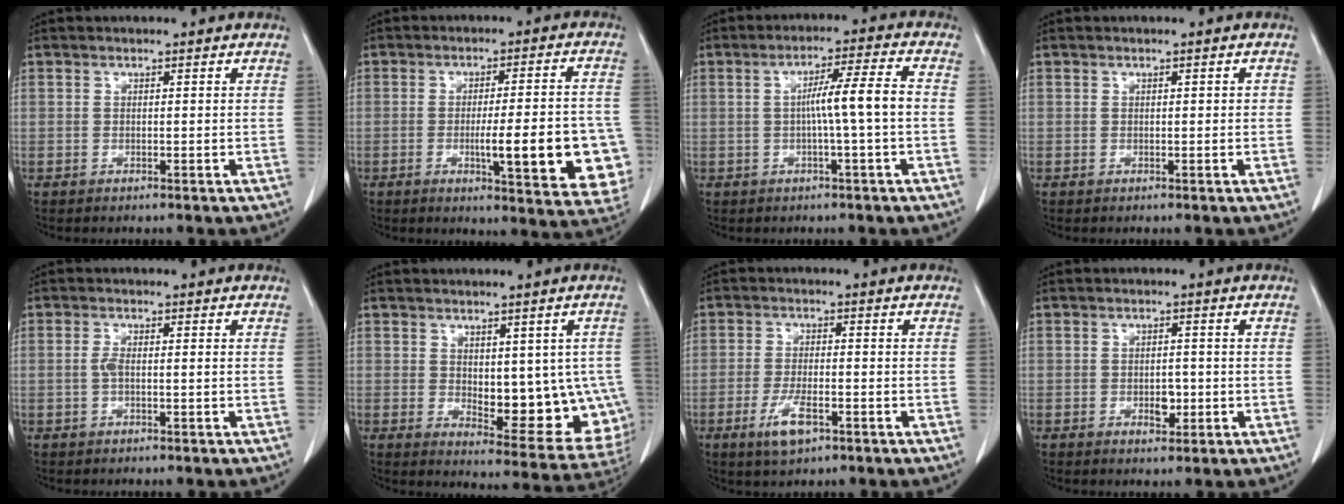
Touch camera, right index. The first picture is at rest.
{"total": 15.5, "force": [-3.9, 2.8, 14.7], "torque": [-0.130, 0.013, -0.034]}
{"total": 6.6, "force": [-0.6, -0.8, 6.5], "torque": [-0.106, 0.014, -0.008]}
{"total": 0.7, "force": [0.1, 0.3, 0.6], "torque": [-0.008, 0.002, 0.002]}
{"total": 1.5, "force": [-0.2, 0.3, 1.4], "torque": [-0.028, 0.003, -0.002]}
{"total": 13.1, "force": [-0.9, 6.2, 11.5], "torque": [-0.122, 0.000, 0.009]}
{"total": 5.3, "force": [-2.7, 1.5, 4.3], "torque": [-0.091, -0.008, -0.042]}
{"total": 2.6, "force": [-0.7, 1.5, 2.0], "torque": [-0.028, 0.005, -0.002]}